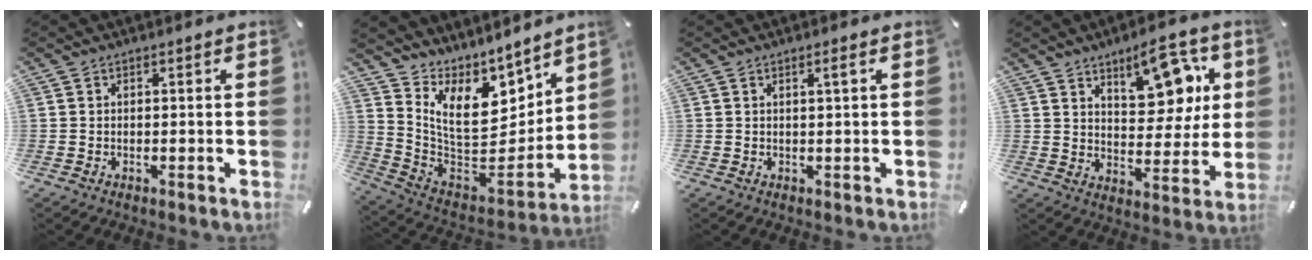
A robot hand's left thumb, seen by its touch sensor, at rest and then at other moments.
{"total": 12.6, "force": [7.0, 8.4, 6.2], "torque": [-0.110, -0.081, 0.135]}
{"total": 1.7, "force": [0.7, 0.0, 1.5], "torque": [-0.031, 0.000, 0.010]}
{"total": 13.1, "force": [8.1, 6.5, 7.9], "torque": [-0.092, -0.049, 0.139]}